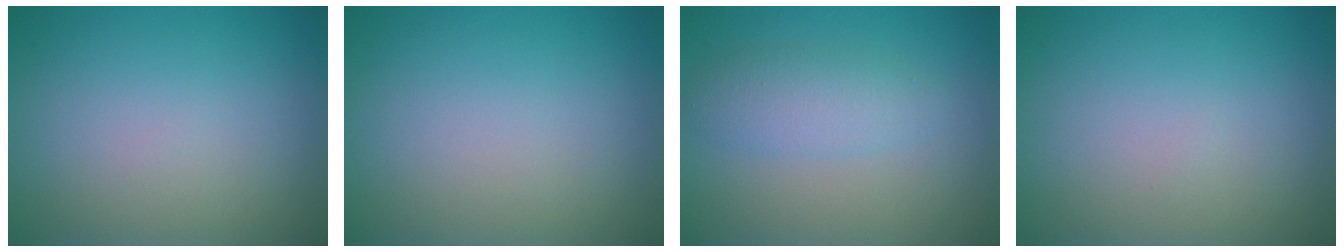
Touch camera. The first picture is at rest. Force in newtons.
{"total": 0.0}
{"total": 2.8, "press": 2.8, "slide": 0.1}
{"total": 0.0}